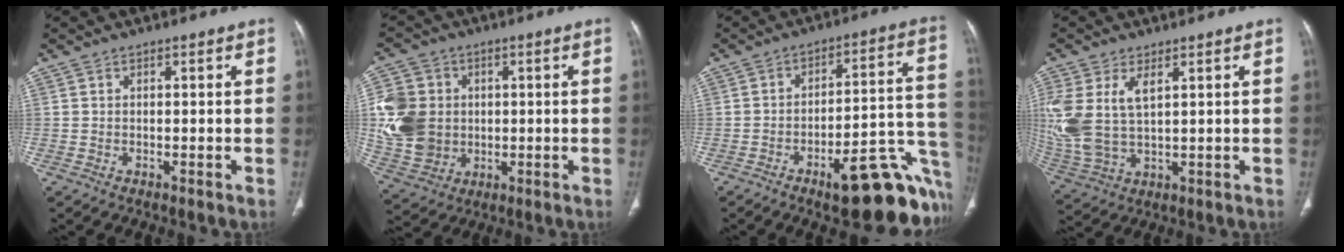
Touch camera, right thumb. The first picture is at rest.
{"total": 14.0, "force": [0.5, 11.9, 7.4], "torque": [-0.136, 0.001, 0.019]}
{"total": 21.6, "force": [-10.0, 6.9, 17.8], "torque": [-0.134, 0.078, -0.126]}
{"total": 13.3, "force": [3.6, 7.2, 10.6], "torque": [-0.257, -0.003, 0.086]}